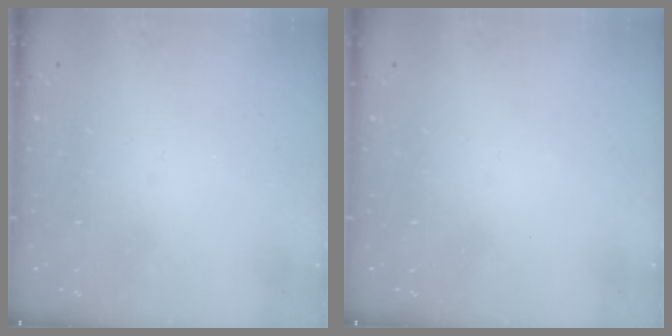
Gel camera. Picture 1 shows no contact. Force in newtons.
{"total": 0.0}